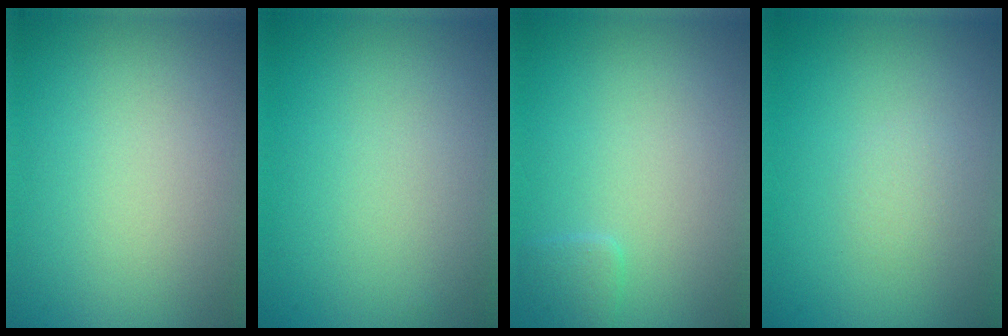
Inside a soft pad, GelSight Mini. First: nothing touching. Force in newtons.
{"total": 0.0}
{"total": 0.9, "press": 0.9, "slide": 0.1}
{"total": 0.9, "press": 0.9, "slide": 0.0}